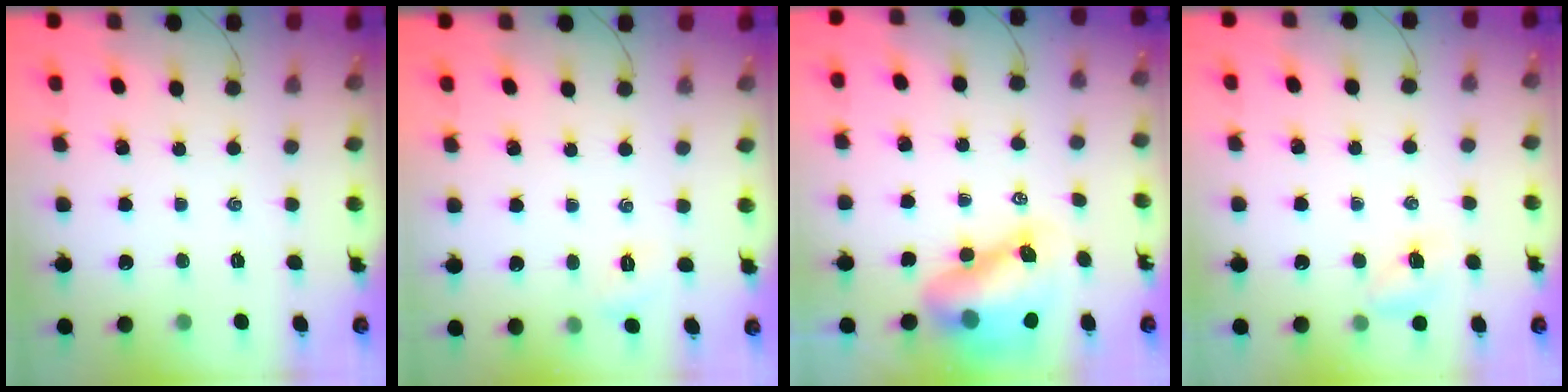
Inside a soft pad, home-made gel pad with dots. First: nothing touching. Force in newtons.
{"total": 2.0, "press": 1.9, "slide": 0.6}
{"total": 10.6, "press": 10.2, "slide": 3.0}
{"total": 5.2, "press": 5.1, "slide": 1.1}